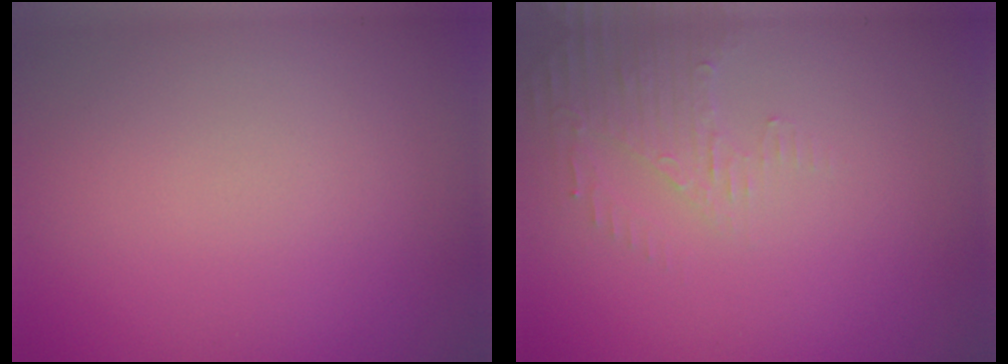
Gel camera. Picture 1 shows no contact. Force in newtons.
{"total": 2.2, "press": 2.1, "slide": 0.5}